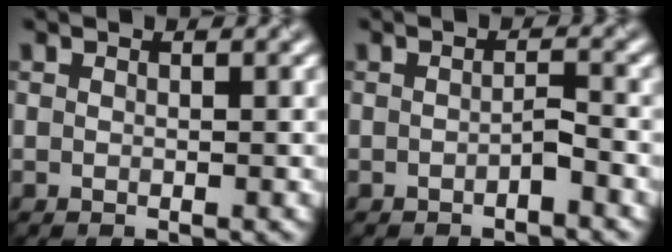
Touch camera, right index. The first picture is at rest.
{"total": 1.5, "force": [-1.3, 0.2, 0.7], "torque": [-0.012, -0.001, -0.023]}